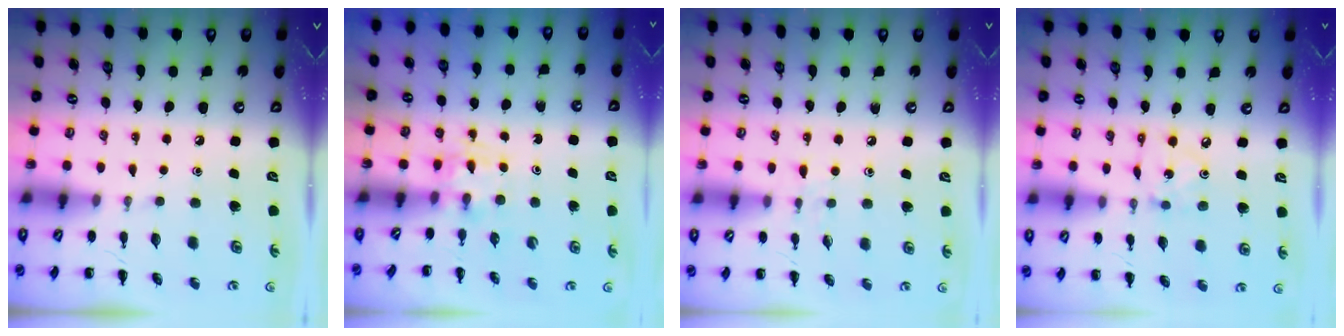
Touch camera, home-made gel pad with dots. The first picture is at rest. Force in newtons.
{"total": 2.8, "press": 2.6, "slide": 1.1}
{"total": 5.0, "press": 4.4, "slide": 2.3}
{"total": 2.2, "press": 2.2, "slide": 0.4}